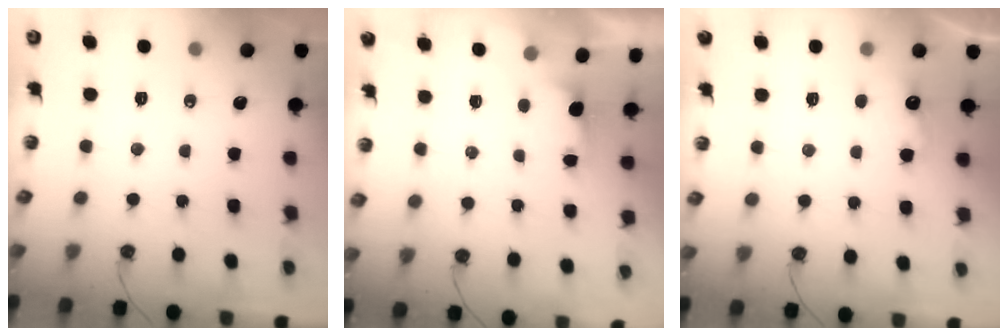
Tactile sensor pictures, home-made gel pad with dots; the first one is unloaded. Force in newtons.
{"total": 1.0, "press": 0.6, "slide": 0.8}
{"total": 3.9, "press": 3.8, "slide": 0.9}